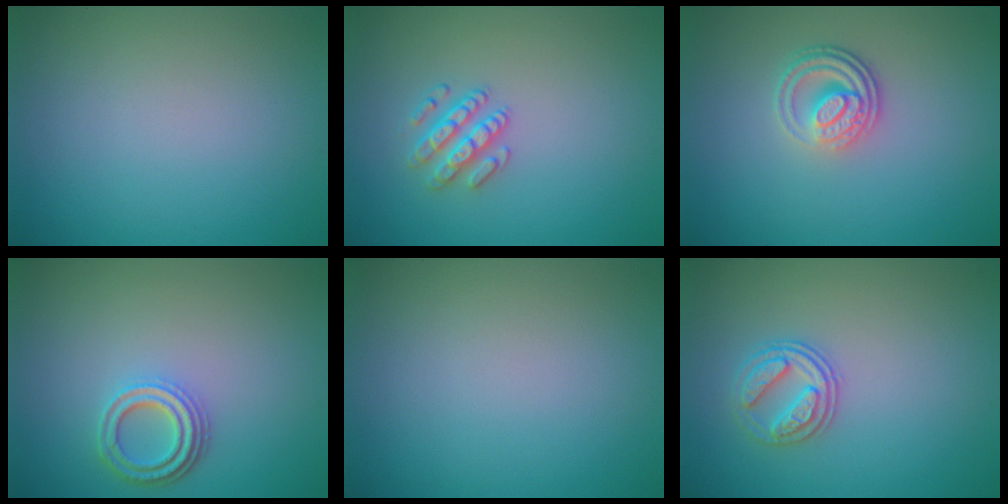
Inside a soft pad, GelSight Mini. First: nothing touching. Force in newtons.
{"total": 2.5, "press": 2.5, "slide": 0.4}
{"total": 3.6, "press": 2.7, "slide": 2.4}
{"total": 3.2, "press": 2.7, "slide": 1.8}
{"total": 0.0}
{"total": 2.6, "press": 2.5, "slide": 0.7}